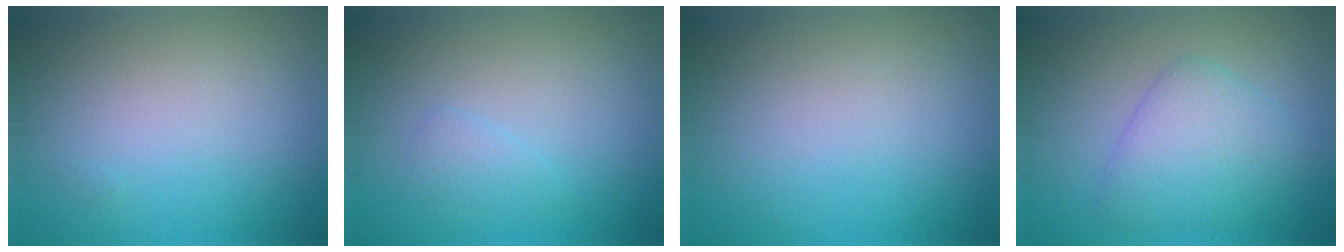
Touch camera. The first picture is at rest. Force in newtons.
{"total": 1.1, "press": 1.1, "slide": 0.1}
{"total": 0.0}
{"total": 4.2, "press": 4.2, "slide": 0.1}